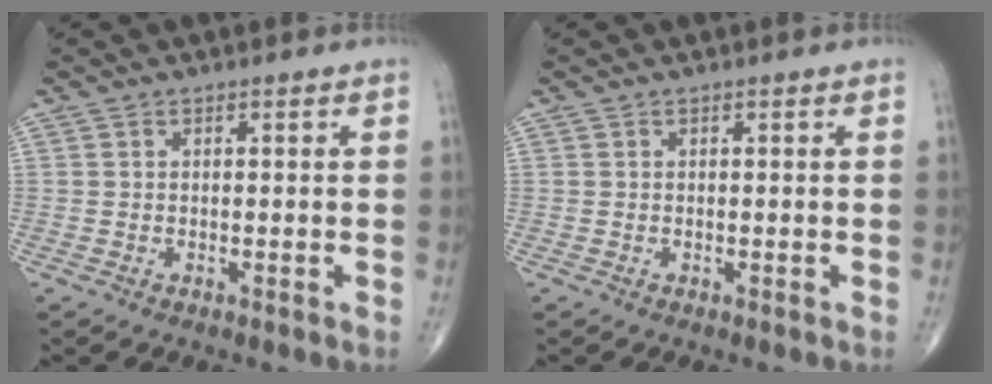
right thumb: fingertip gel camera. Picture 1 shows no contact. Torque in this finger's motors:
{"motor_torque": [0.00, 0.00, 0.00, 0.00, 0.00]}